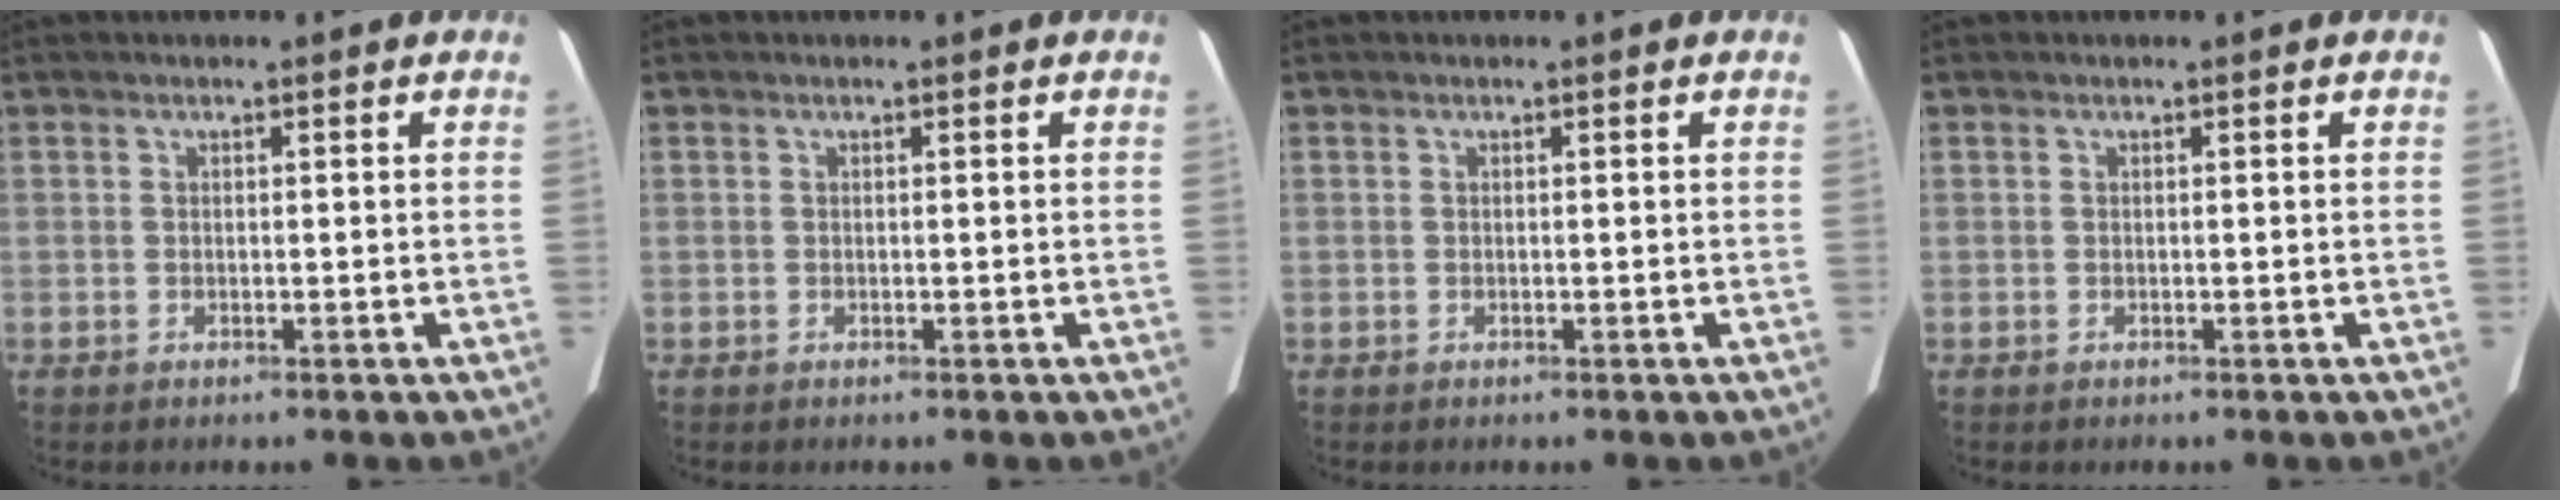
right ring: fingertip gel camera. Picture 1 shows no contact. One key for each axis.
{"total": 0.0}
{"total": 0.0}
{"total": 0.0}